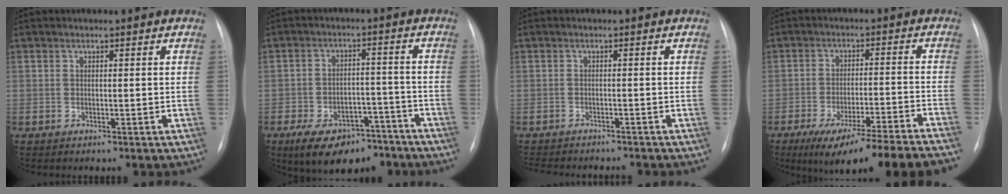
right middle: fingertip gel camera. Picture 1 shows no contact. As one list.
[{"total": 12.5, "force": [-8.8, 6.2, 6.3], "torque": [-0.091, 0.015, -0.134]}, {"total": 9.5, "force": [-8.7, 2.3, 3.2], "torque": [-0.051, -0.005, -0.112]}, {"total": 17.4, "force": [-14.4, -0.8, 9.7], "torque": [-0.112, -0.026, -0.213]}]